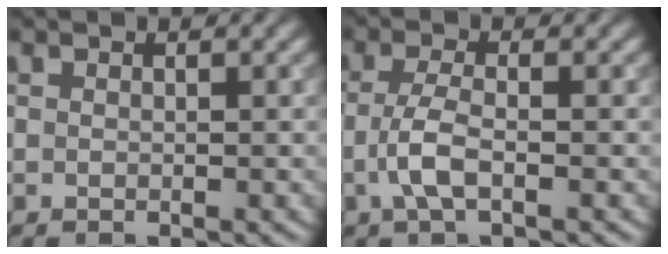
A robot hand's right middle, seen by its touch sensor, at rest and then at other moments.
{"total": 2.9, "force": [-0.9, 0.9, 2.6], "torque": [-0.060, 0.001, -0.024]}